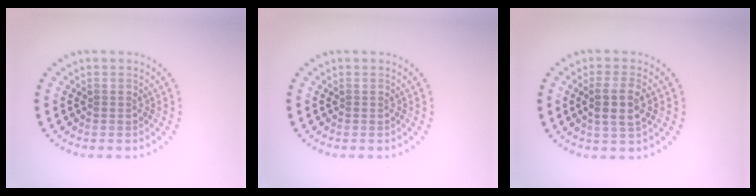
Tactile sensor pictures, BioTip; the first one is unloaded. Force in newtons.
{"total": 0.0}
{"total": 2.8, "press": 2.7, "slide": 0.9}